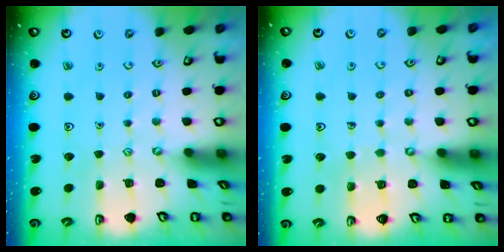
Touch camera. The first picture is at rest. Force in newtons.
{"total": 3.1, "press": 3.1, "slide": 0.2}